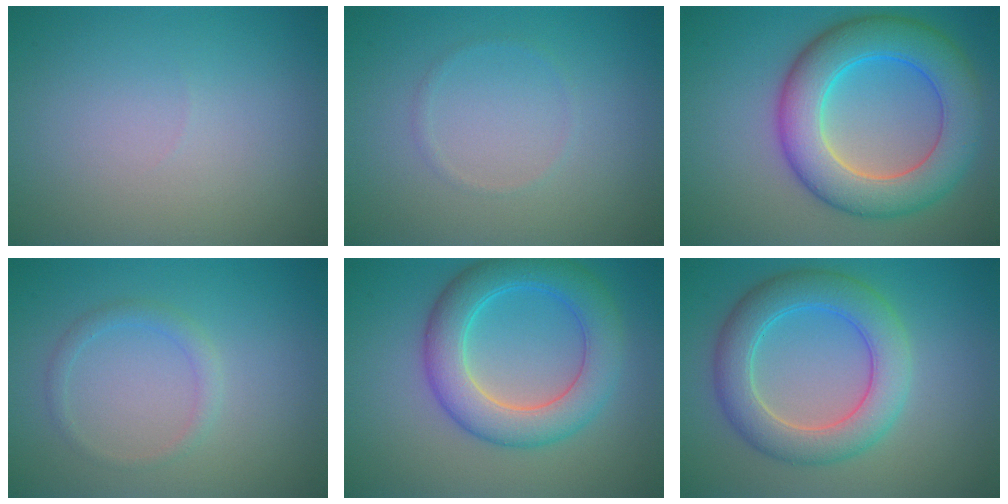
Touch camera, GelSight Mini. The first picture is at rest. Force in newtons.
{"total": 0.6, "press": 0.6, "slide": 0.1}
{"total": 8.8, "press": 8.8, "slide": 0.1}
{"total": 1.4, "press": 1.4, "slide": 0.1}
{"total": 6.6, "press": 6.6, "slide": 0.1}
{"total": 6.0, "press": 6.0, "slide": 0.2}